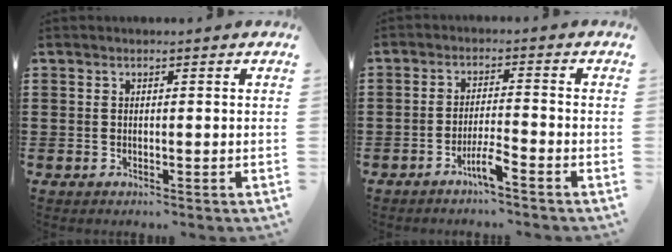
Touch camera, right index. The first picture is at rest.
{"total": 4.1, "force": [-3.0, 0.1, 2.8], "torque": [-0.063, -0.003, -0.058]}